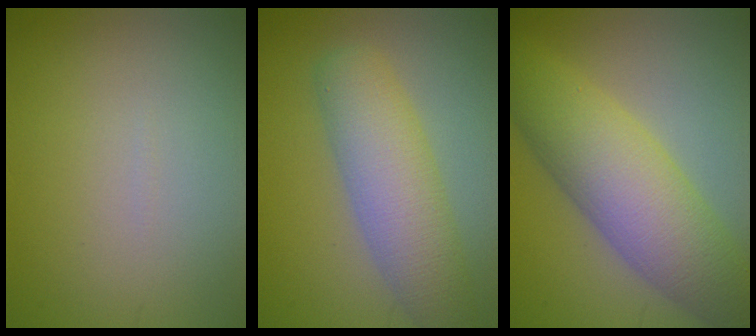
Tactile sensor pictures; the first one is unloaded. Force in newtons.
{"total": 5.9, "press": 5.9, "slide": 0.3}
{"total": 8.4, "press": 8.4, "slide": 0.3}